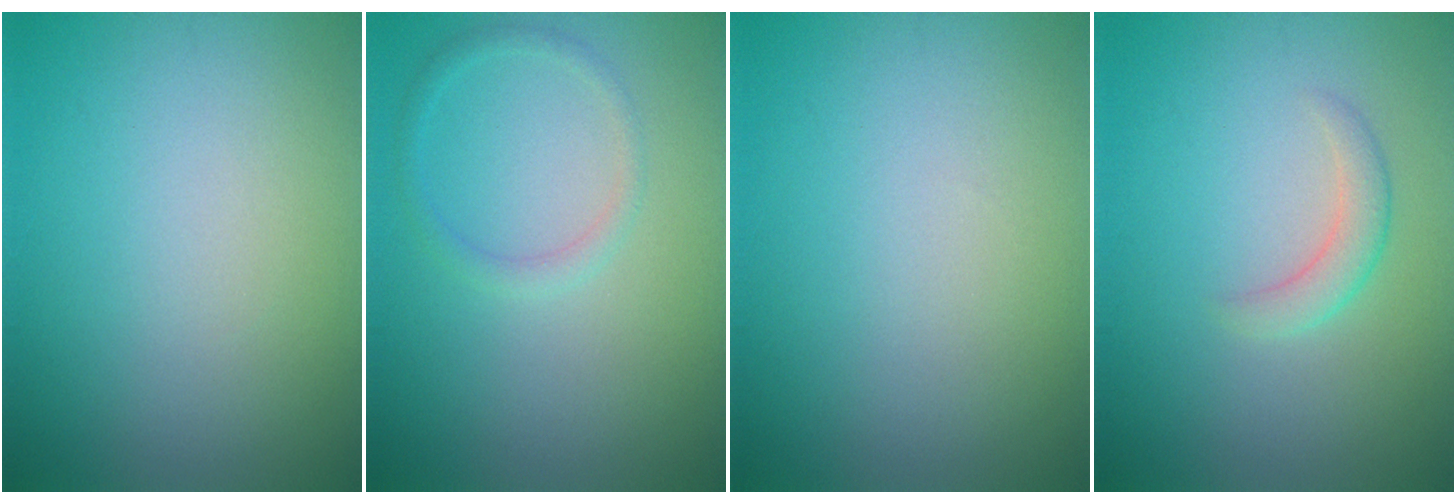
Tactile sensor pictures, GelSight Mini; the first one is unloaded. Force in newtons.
{"total": 1.3, "press": 1.3, "slide": 0.1}
{"total": 0.0}
{"total": 1.9, "press": 1.9, "slide": 0.1}